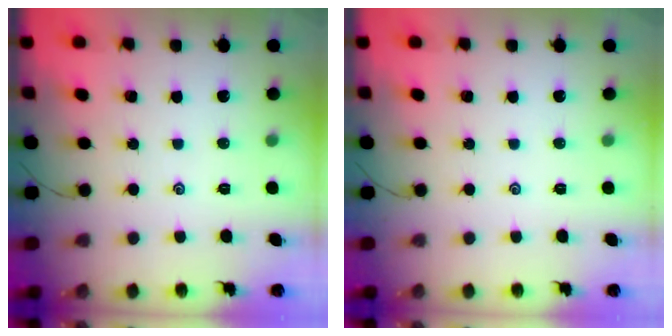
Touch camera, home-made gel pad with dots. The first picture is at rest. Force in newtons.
{"total": 0.0}